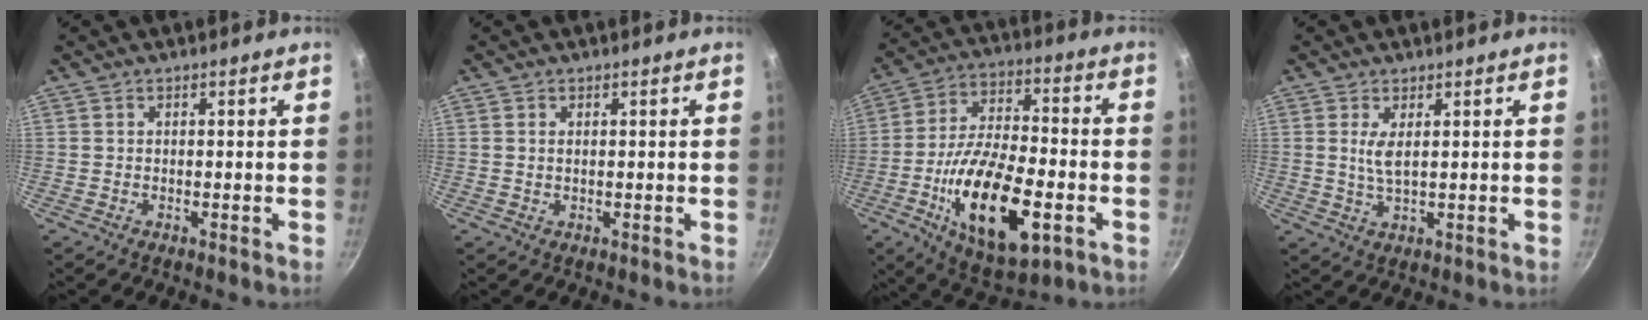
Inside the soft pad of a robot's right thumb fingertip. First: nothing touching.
{"total": 0.9, "force": [0.3, 0.5, 0.6], "torque": [-0.011, 0.001, 0.004]}
{"total": 21.6, "force": [-6.8, 9.5, 18.2], "torque": [-0.308, 0.022, -0.112]}
{"total": 3.5, "force": [1.0, 1.1, 3.1], "torque": [-0.064, -0.011, 0.022]}